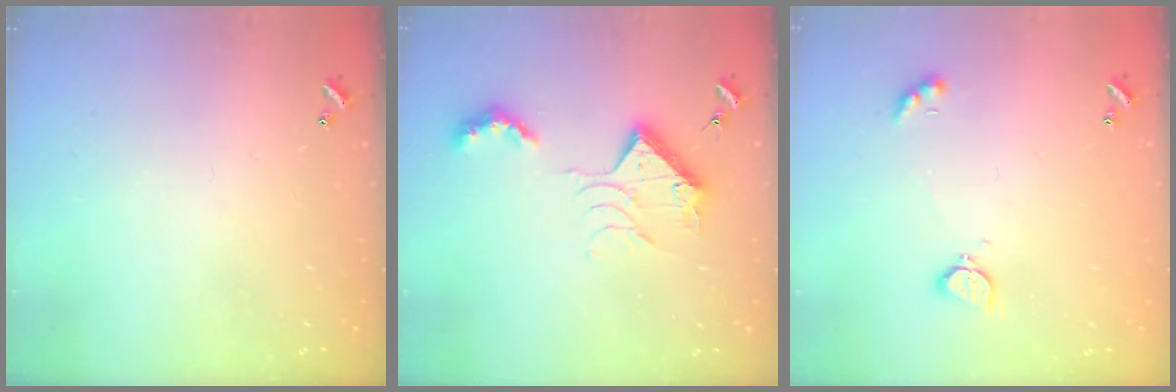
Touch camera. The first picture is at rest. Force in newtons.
{"total": 13.3, "press": 13.3, "slide": 0.4}
{"total": 2.8, "press": 2.7, "slide": 0.6}